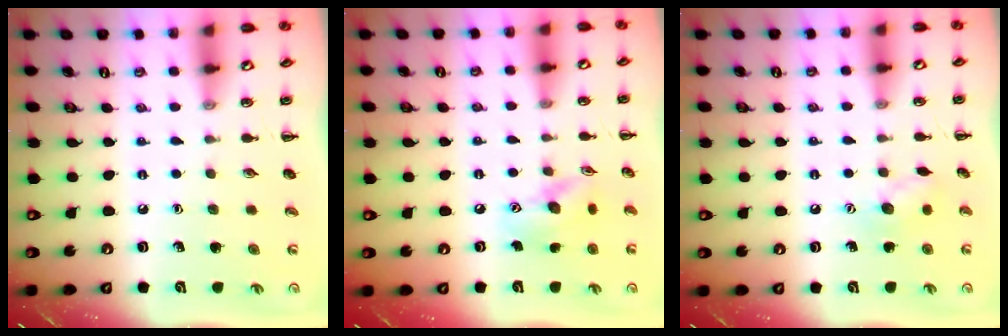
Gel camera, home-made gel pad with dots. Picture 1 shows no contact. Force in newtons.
{"total": 12.0, "press": 11.9, "slide": 1.8}
{"total": 7.9, "press": 7.9, "slide": 0.4}